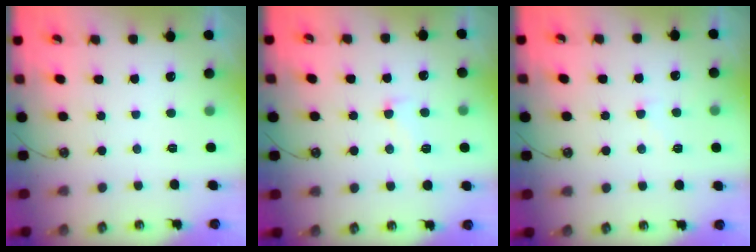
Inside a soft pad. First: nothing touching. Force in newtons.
{"total": 2.2, "press": 1.7, "slide": 1.4}
{"total": 4.5, "press": 4.4, "slide": 0.7}